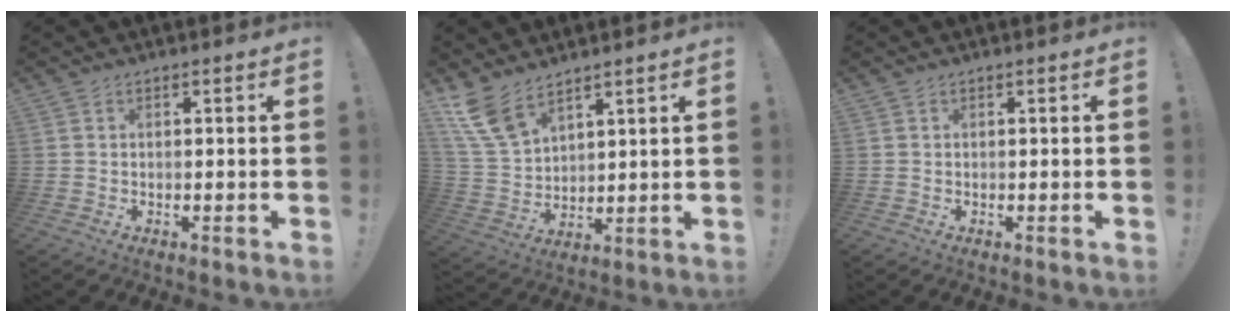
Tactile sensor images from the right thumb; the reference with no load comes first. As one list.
[{"total": 11.0, "force": [8.2, 5.1, 5.4], "torque": [-0.118, -0.044, 0.163]}, {"total": 0.0}]